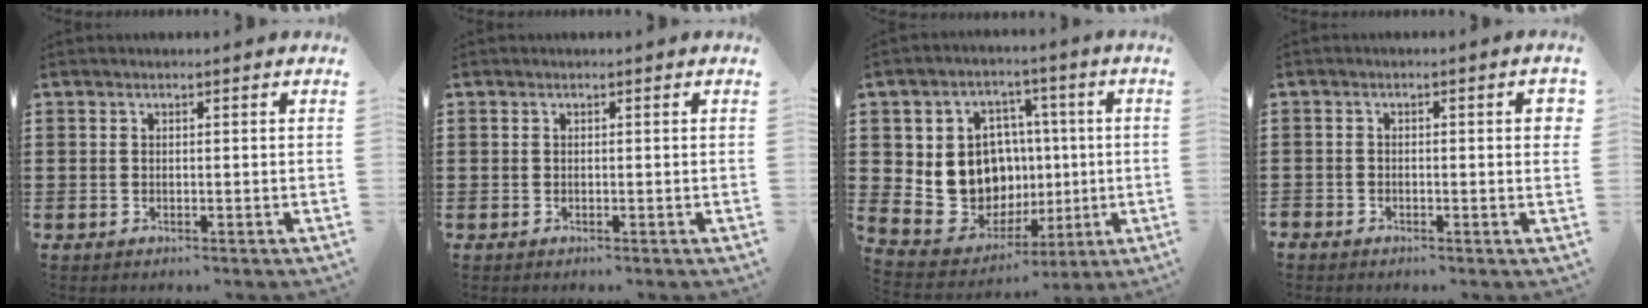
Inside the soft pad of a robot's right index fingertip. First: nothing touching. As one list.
[{"total": 0.0}, {"total": 11.3, "force": [0.7, 10.2, 4.9], "torque": [-0.125, 0.000, 0.025]}, {"total": 1.8, "force": [-0.8, 0.7, 1.4], "torque": [-0.022, 0.002, -0.017]}]